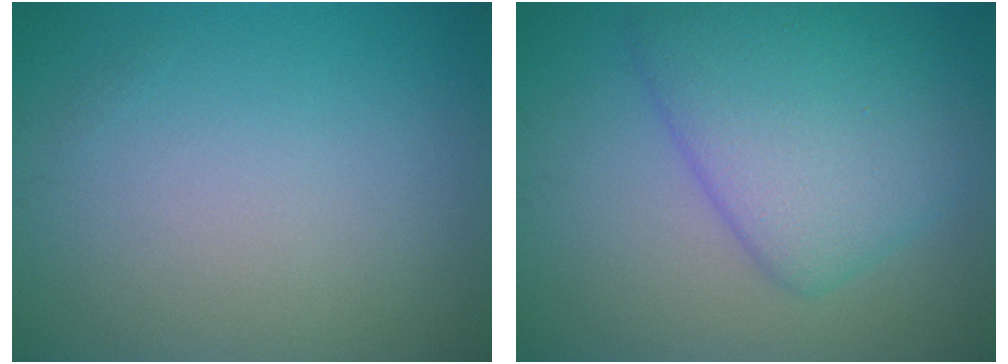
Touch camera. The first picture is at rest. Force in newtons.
{"total": 7.0, "press": 7.0, "slide": 0.2}